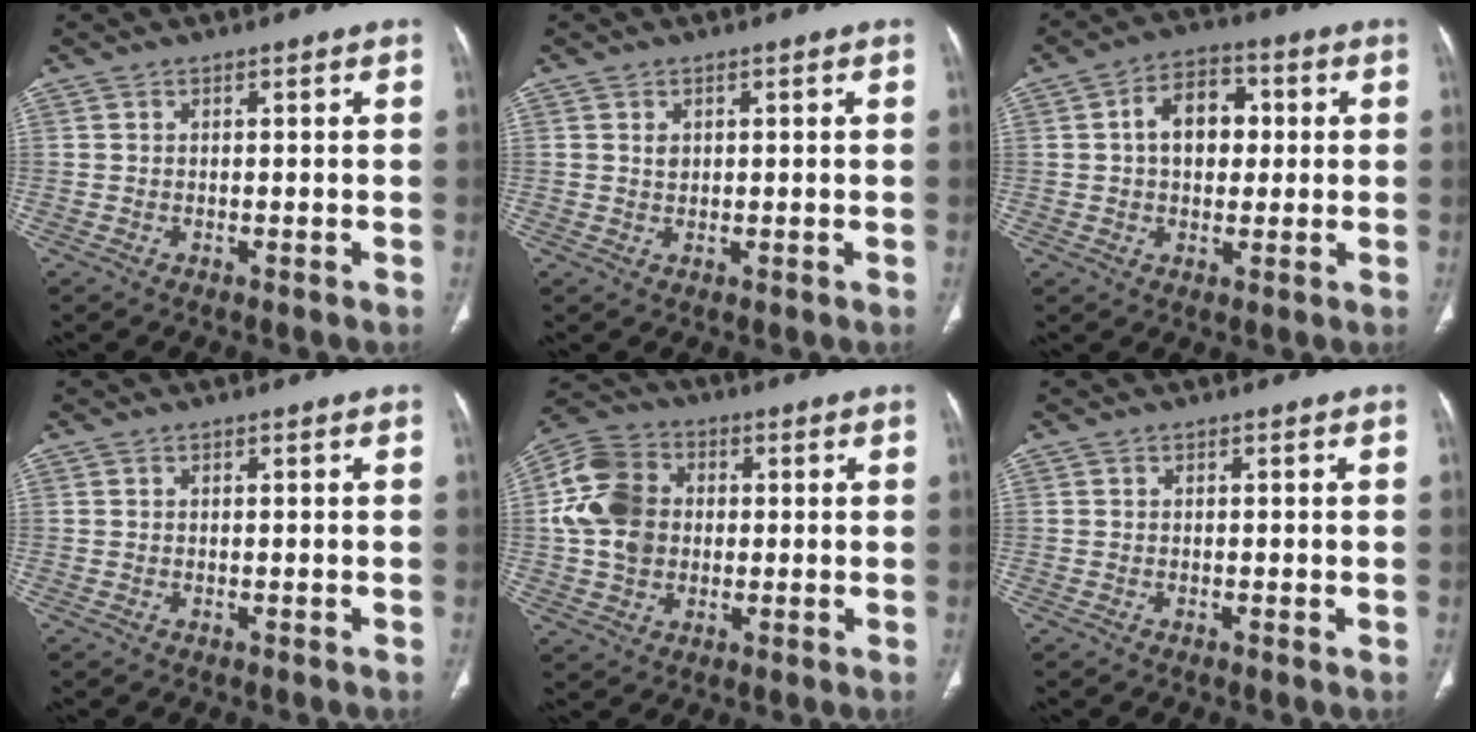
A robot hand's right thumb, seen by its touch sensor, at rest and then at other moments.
{"total": 1.5, "force": [0.6, 1.2, 0.8], "torque": [-0.009, -0.004, 0.014]}
{"total": 9.7, "force": [1.4, 6.7, 6.9], "torque": [-0.083, 0.017, 0.018]}
{"total": 0.0}
{"total": 13.0, "force": [0.6, 10.4, 7.8], "torque": [-0.139, 0.019, 0.005]}
{"total": 0.5, "force": [-0.1, 0.2, 0.5], "torque": [-0.009, -0.002, 0.000]}